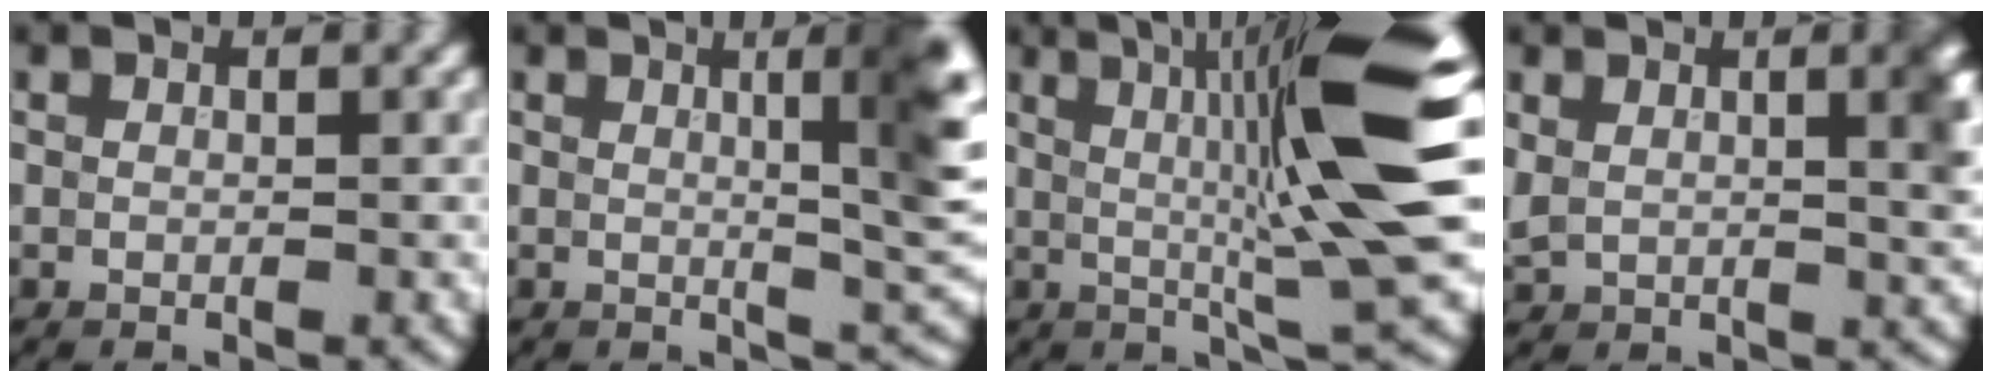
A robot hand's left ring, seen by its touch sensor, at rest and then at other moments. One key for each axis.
{"total": 8.7, "fx": 1.9, "fy": 2.3, "fz": 8.2, "tx": -0.080, "ty": 0.012, "tz": 0.024}
{"total": 11.8, "fx": 1.7, "fy": 1.6, "fz": 11.5, "tx": -0.161, "ty": 0.014, "tz": 0.023}
{"total": 6.0, "fx": 1.8, "fy": 2.7, "fz": 5.0, "tx": -0.067, "ty": -0.001, "tz": 0.033}